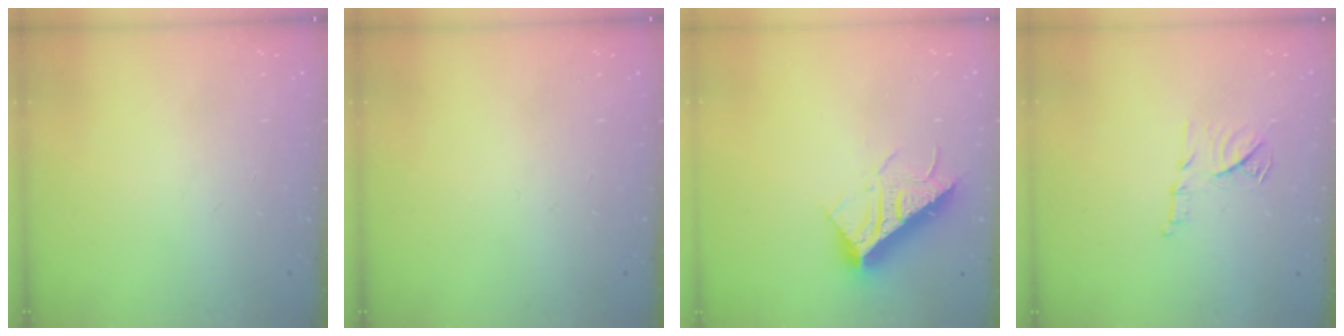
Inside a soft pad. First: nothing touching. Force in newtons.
{"total": 0.0}
{"total": 17.0, "press": 17.0, "slide": 0.3}
{"total": 11.8, "press": 11.8, "slide": 0.7}